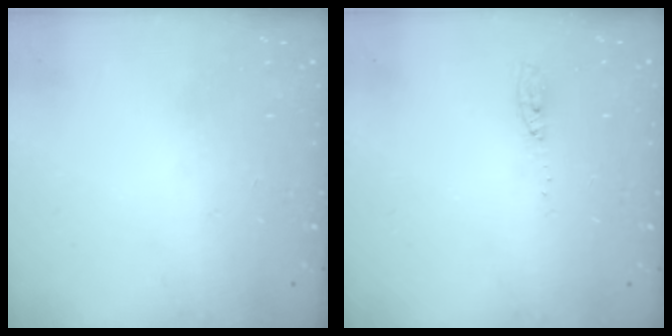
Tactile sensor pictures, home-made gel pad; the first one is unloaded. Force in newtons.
{"total": 4.6, "press": 4.4, "slide": 1.3}